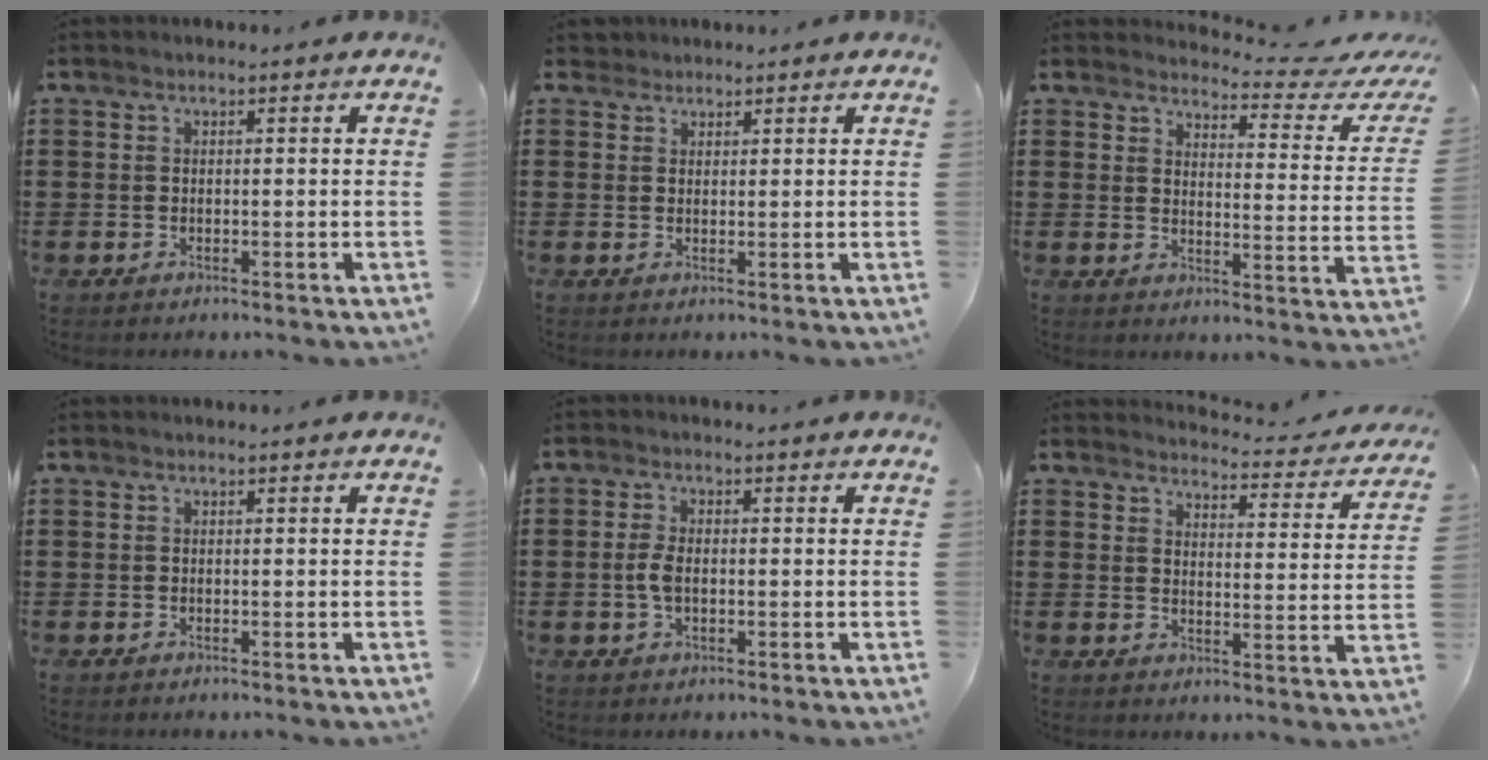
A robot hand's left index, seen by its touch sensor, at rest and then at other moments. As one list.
[{"total": 2.0, "force": [1.7, 1.0, 0.1], "torque": [-0.009, 0.006, 0.034]}, {"total": 4.3, "force": [3.8, 0.4, 1.9], "torque": [-0.043, -0.030, 0.057]}, {"total": 0.0}, {"total": 3.1, "force": [-0.2, 1.5, 2.7], "torque": [-0.068, -0.004, -0.008]}, {"total": 3.7, "force": [3.6, 0.2, 0.6], "torque": [-0.025, -0.030, 0.058]}]